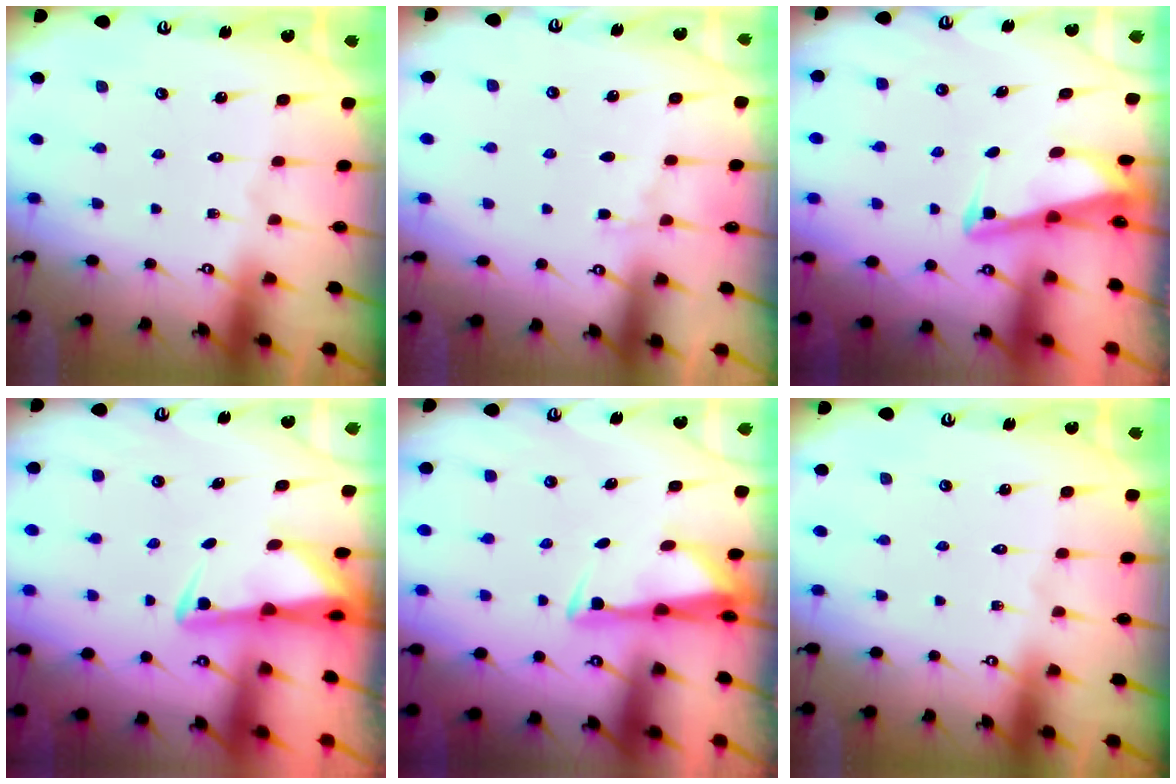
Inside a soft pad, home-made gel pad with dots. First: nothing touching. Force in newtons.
{"total": 2.6, "press": 2.6, "slide": 0.4}
{"total": 2.7, "press": 2.7, "slide": 0.3}
{"total": 2.3, "press": 2.2, "slide": 0.4}
{"total": 3.0, "press": 2.9, "slide": 0.8}
{"total": 0.0}